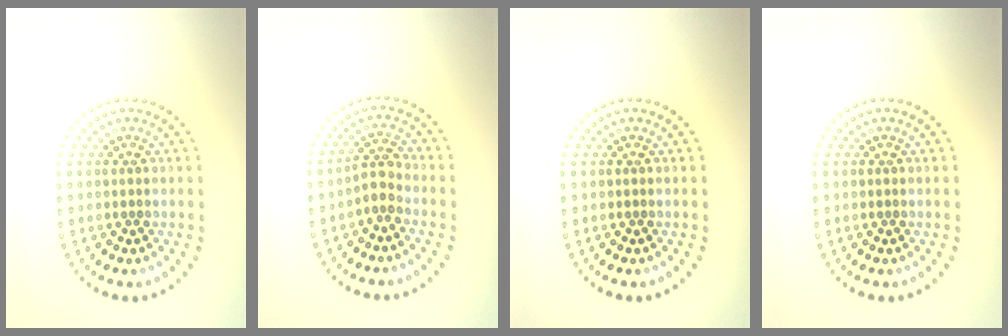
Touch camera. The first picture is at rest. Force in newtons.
{"total": 2.2, "press": 1.6, "slide": 1.5}
{"total": 0.0}
{"total": 0.0}